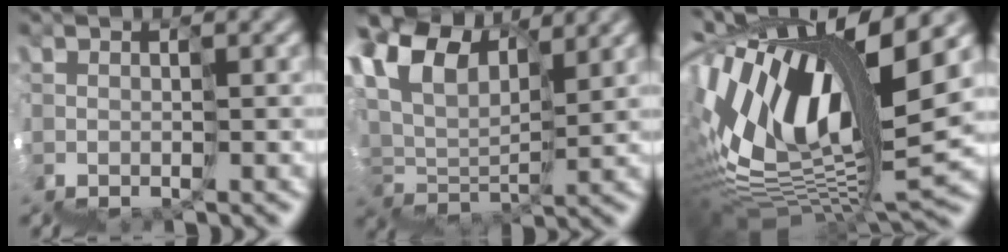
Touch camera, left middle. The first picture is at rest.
{"total": 6.3, "force": [6.2, 0.8, -0.4], "torque": [-0.017, 0.049, 0.099]}
{"total": 10.2, "force": [5.3, 2.1, 8.5], "torque": [-0.170, 0.048, 0.081]}